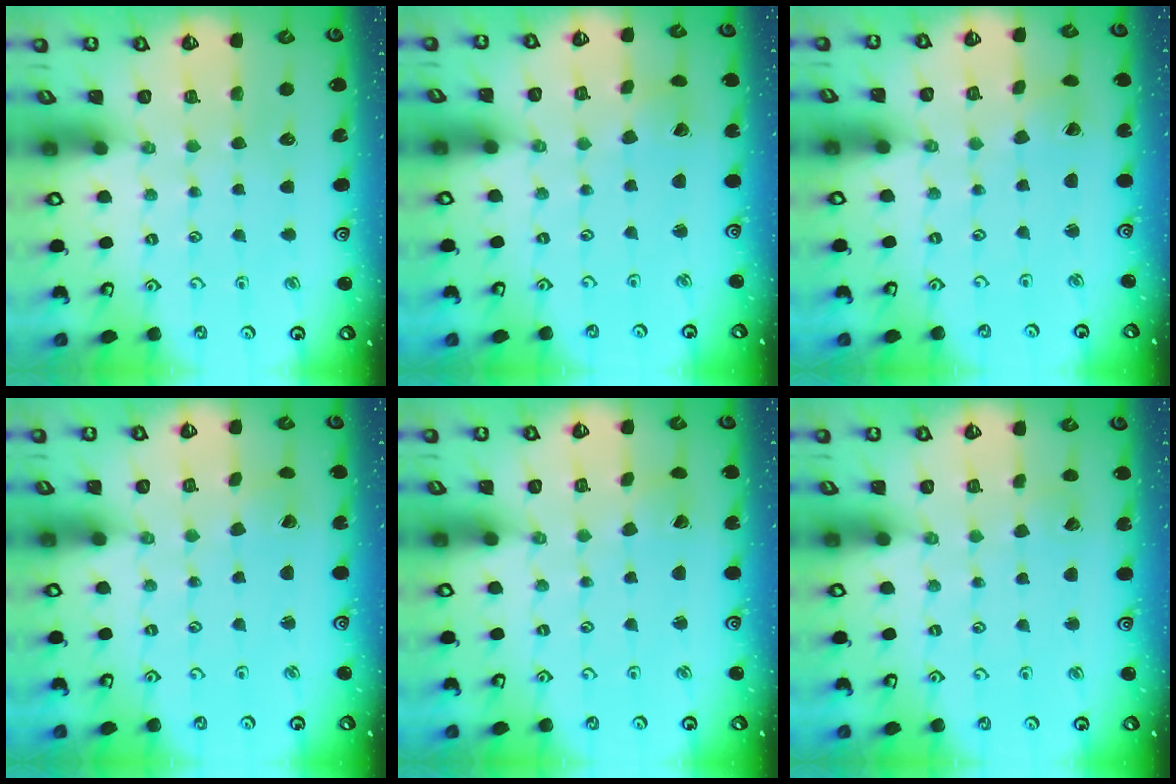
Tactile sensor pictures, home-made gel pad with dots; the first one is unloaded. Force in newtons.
{"total": 2.4, "press": 2.4, "slide": 0.3}
{"total": 0.9, "press": 0.9, "slide": 0.3}
{"total": 0.8, "press": 0.8, "slide": 0.0}
{"total": 1.6, "press": 1.5, "slide": 0.4}
{"total": 2.8, "press": 2.8, "slide": 0.2}